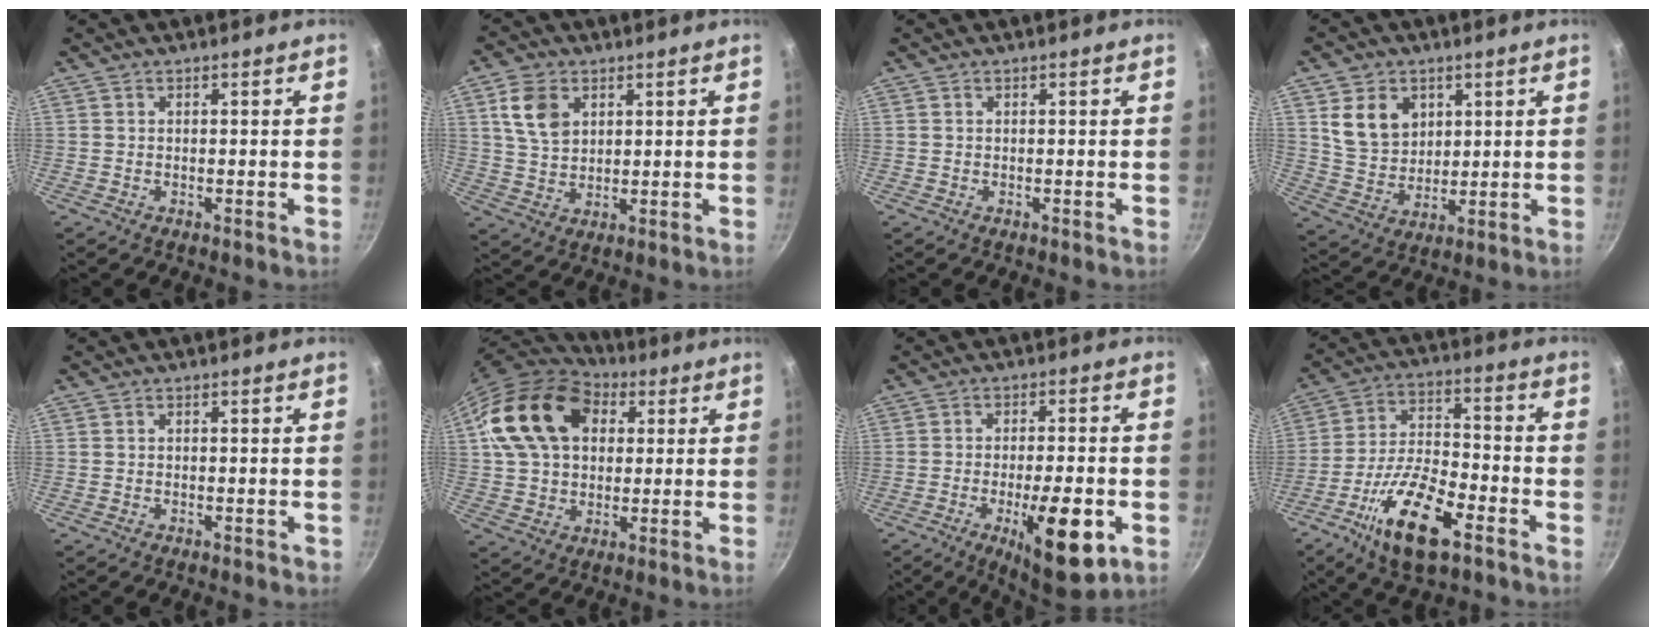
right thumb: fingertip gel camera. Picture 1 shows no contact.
{"total": 8.2, "force": [3.1, 5.7, 4.9], "torque": [-0.075, -0.010, 0.061]}
{"total": 0.0}
{"total": 9.8, "force": [3.5, 7.6, 5.1], "torque": [-0.066, -0.021, 0.076]}
{"total": 0.0}
{"total": 19.8, "force": [5.8, 13.9, 12.8], "torque": [-0.210, 0.010, 0.097]}
{"total": 14.3, "force": [-4.7, 4.3, 12.8], "torque": [-0.178, 0.008, -0.060]}
{"total": 15.9, "force": [-8.1, 5.9, 12.4], "torque": [-0.225, 0.030, -0.151]}